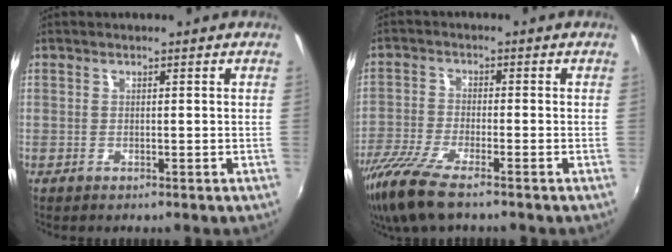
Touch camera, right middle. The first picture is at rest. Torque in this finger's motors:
{"motor_torque": [1.09, -0.85, 0.20, 0.17]}